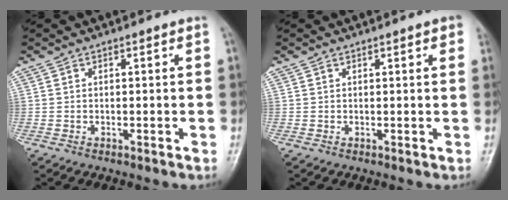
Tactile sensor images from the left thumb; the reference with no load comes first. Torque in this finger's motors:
{"motor_torque": [1.10, 0.97, 0.55, -0.69, 0.01]}